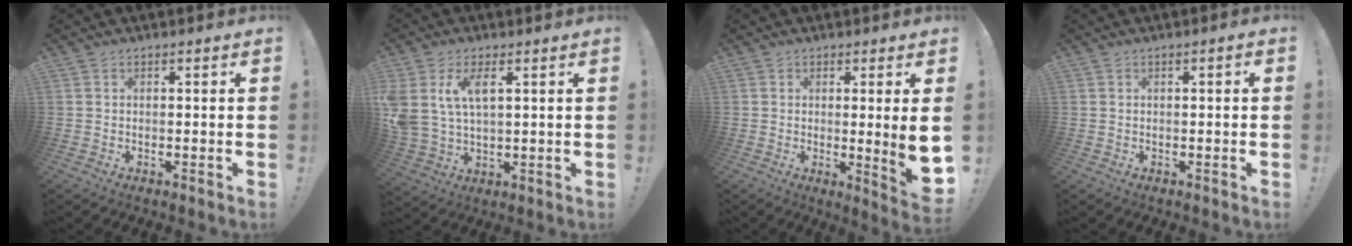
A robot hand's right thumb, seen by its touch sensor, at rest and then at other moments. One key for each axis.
{"total": 9.0, "fx": 4.2, "fy": 4.7, "fz": 6.5, "tx": -0.134, "ty": -0.009, "tz": 0.077}
{"total": 8.3, "fx": 0.2, "fy": 0.1, "fz": 8.3, "tx": -0.111, "ty": -0.017, "tz": 0.004}
{"total": 0.8, "fx": -0.2, "fy": 0.1, "fz": 0.7, "tx": -0.011, "ty": 0.001, "tz": -0.004}